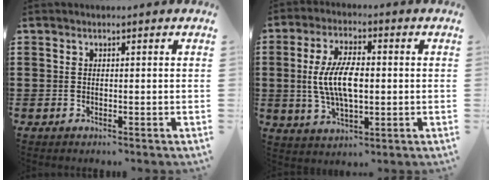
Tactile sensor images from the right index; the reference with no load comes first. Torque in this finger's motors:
{"motor_torque": [1.46, 0.68, 0.67, 0.21]}